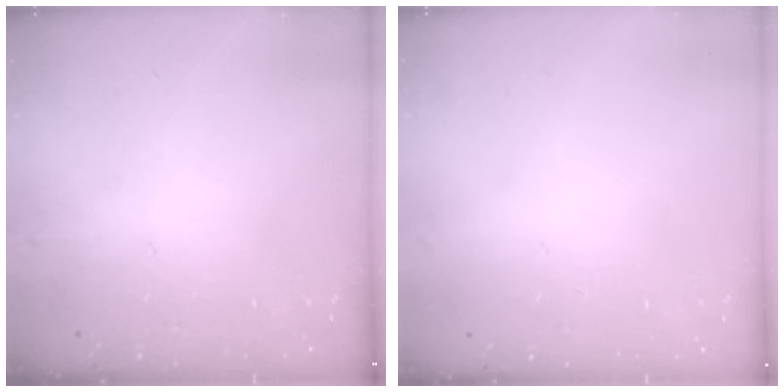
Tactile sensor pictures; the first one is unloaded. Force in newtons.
{"total": 0.0}